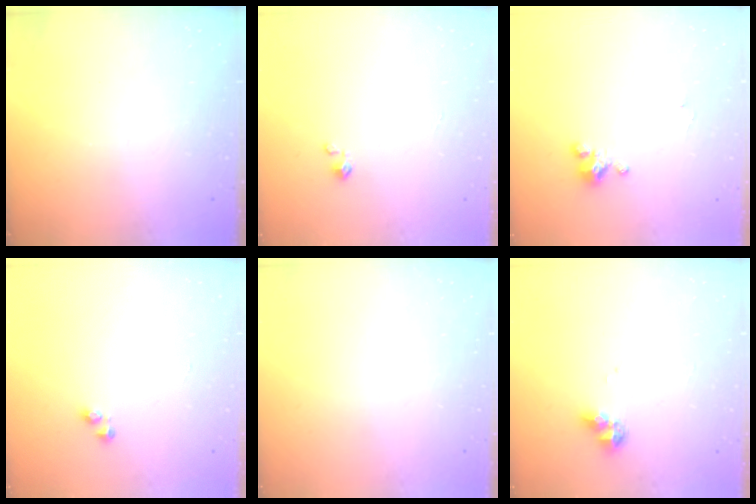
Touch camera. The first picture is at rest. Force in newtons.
{"total": 2.3, "press": 2.2, "slide": 0.3}
{"total": 2.7, "press": 2.7, "slide": 0.3}
{"total": 2.2, "press": 2.2, "slide": 0.3}
{"total": 0.0}
{"total": 6.4, "press": 6.4, "slide": 0.7}